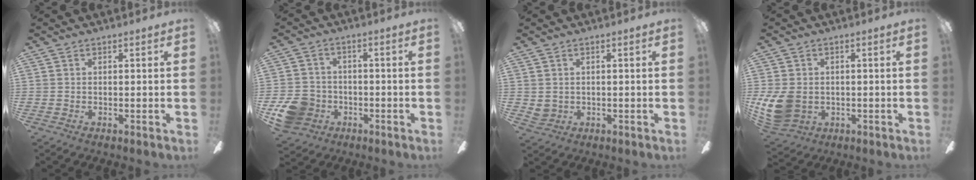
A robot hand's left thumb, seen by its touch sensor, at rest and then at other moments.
{"total": 9.8, "force": [-4.1, 8.1, 3.6], "torque": [-0.084, 0.033, -0.071]}
{"total": 2.3, "force": [1.0, 2.0, 0.7], "torque": [-0.015, 0.002, 0.018]}
{"total": 10.6, "force": [-1.3, 8.4, 6.3], "torque": [-0.135, 0.008, -0.021]}